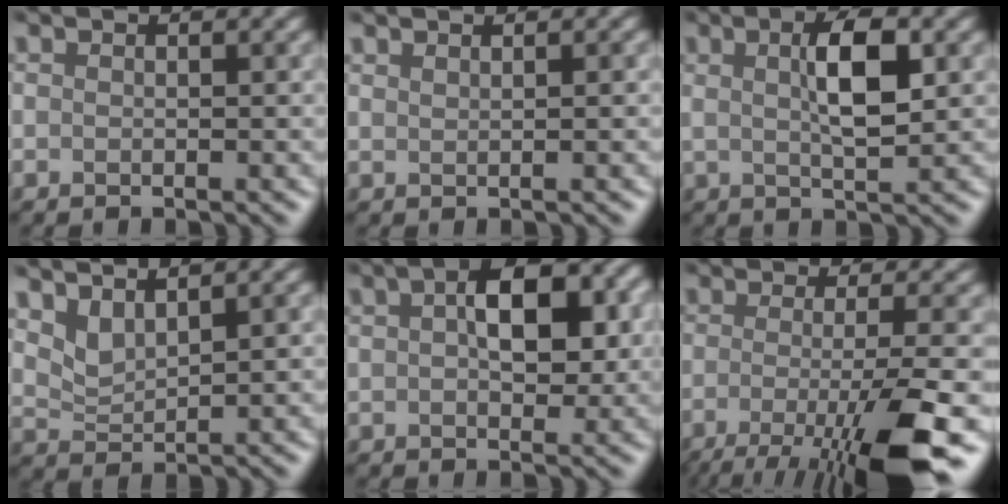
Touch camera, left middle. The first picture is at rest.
{"total": 1.3, "force": [1.0, 0.4, 0.7], "torque": [0.001, 0.003, 0.000]}
{"total": 3.2, "force": [1.3, 0.2, 2.9], "torque": [-0.066, 0.002, 0.023]}
{"total": 2.2, "force": [2.2, -0.1, 0.2], "torque": [-0.024, -0.010, 0.053]}
{"total": 4.1, "force": [1.4, 1.4, 3.6], "torque": [-0.059, 0.008, 0.017]}
{"total": 8.9, "force": [-4.9, 1.6, 7.3], "torque": [-0.120, -0.012, -0.089]}